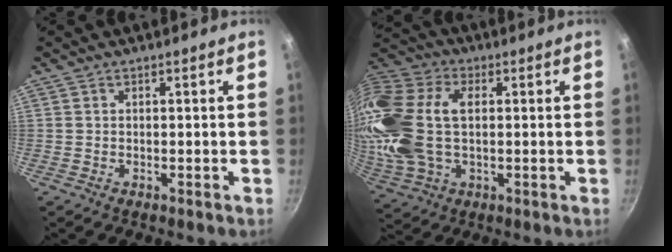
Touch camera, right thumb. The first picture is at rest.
{"total": 22.1, "force": [2.1, 13.9, 17.1], "torque": [-0.375, 0.021, 0.037]}